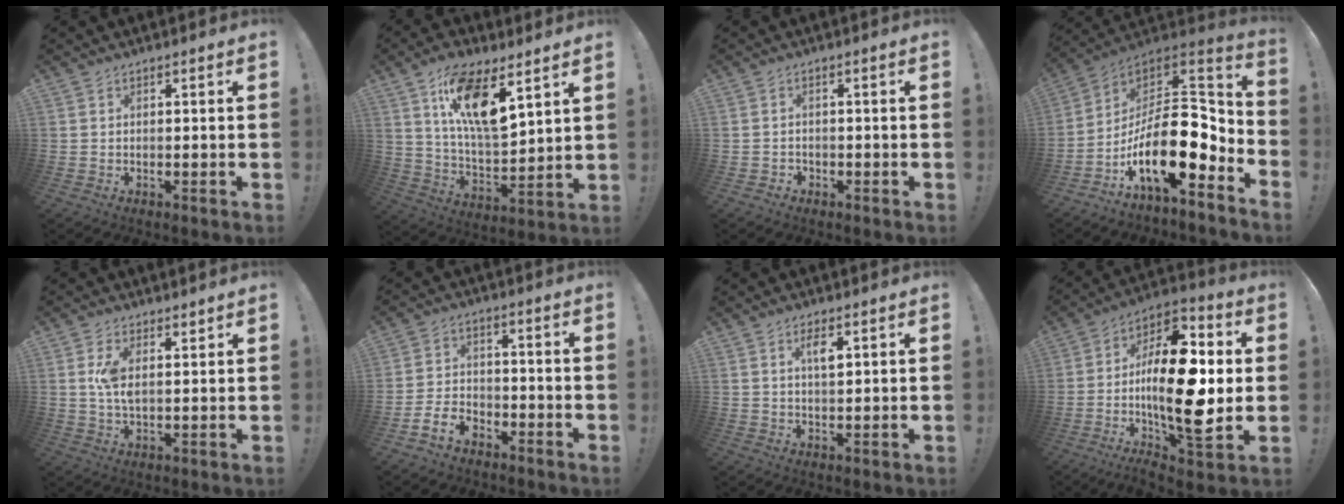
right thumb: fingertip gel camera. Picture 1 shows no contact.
{"total": 16.8, "force": [9.0, 6.1, 12.7], "torque": [-0.218, -0.037, 0.152]}
{"total": 1.7, "force": [-1.3, 1.1, 0.4], "torque": [-0.003, 0.003, -0.024]}
{"total": 22.6, "force": [-5.3, 11.1, 19.0], "torque": [-0.334, 0.020, -0.082]}
{"total": 5.7, "force": [2.4, 2.5, 4.5], "torque": [-0.072, -0.013, 0.040]}
{"total": 7.1, "force": [-5.2, 4.0, 2.8], "torque": [-0.060, 0.022, -0.098]}
{"total": 3.9, "force": [1.7, 1.4, 3.2], "torque": [-0.051, -0.004, 0.025]}
{"total": 22.4, "force": [-1.4, 8.4, 20.7], "torque": [-0.378, 0.000, -0.027]}